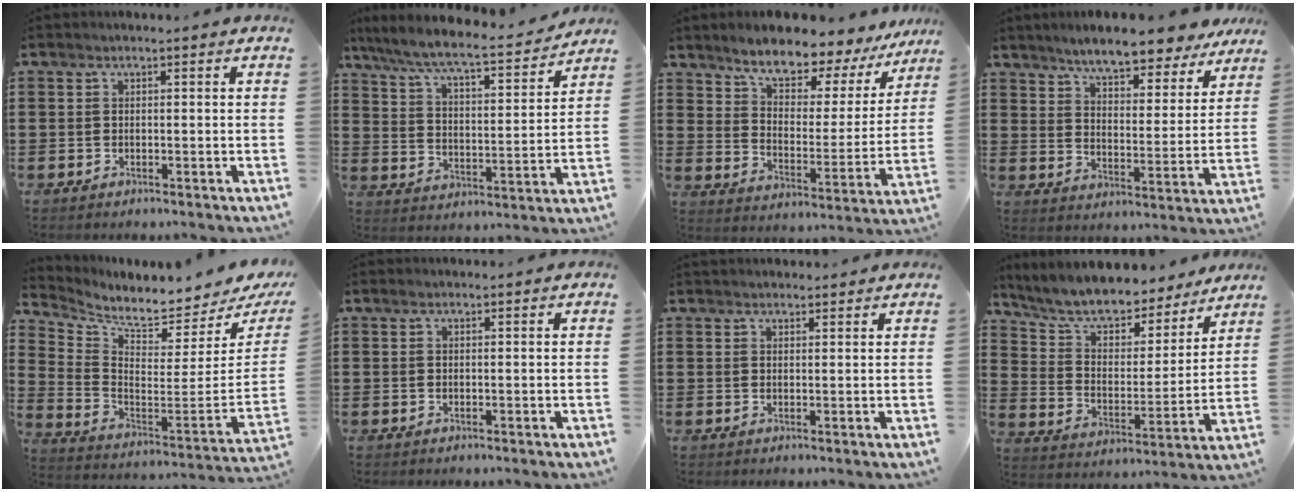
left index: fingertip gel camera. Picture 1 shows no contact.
{"total": 6.9, "force": [6.3, 0.2, 2.8], "torque": [-0.082, -0.042, 0.102]}
{"total": 7.0, "force": [6.3, 2.1, 2.3], "torque": [-0.065, -0.049, 0.105]}
{"total": 7.0, "force": [6.6, 0.6, 2.4], "torque": [-0.067, -0.037, 0.113]}
{"total": 4.9, "force": [4.5, 0.0, 1.9], "torque": [-0.059, -0.068, 0.070]}
{"total": 0.0}
{"total": 1.5, "force": [1.4, 0.4, -0.3], "torque": [0.002, 0.002, 0.028]}
{"total": 7.8, "force": [7.2, 2.1, 2.1], "torque": [-0.080, -0.050, 0.123]}